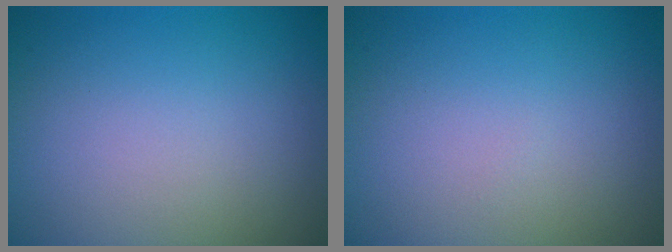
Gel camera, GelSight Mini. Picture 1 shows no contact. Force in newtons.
{"total": 0.0}